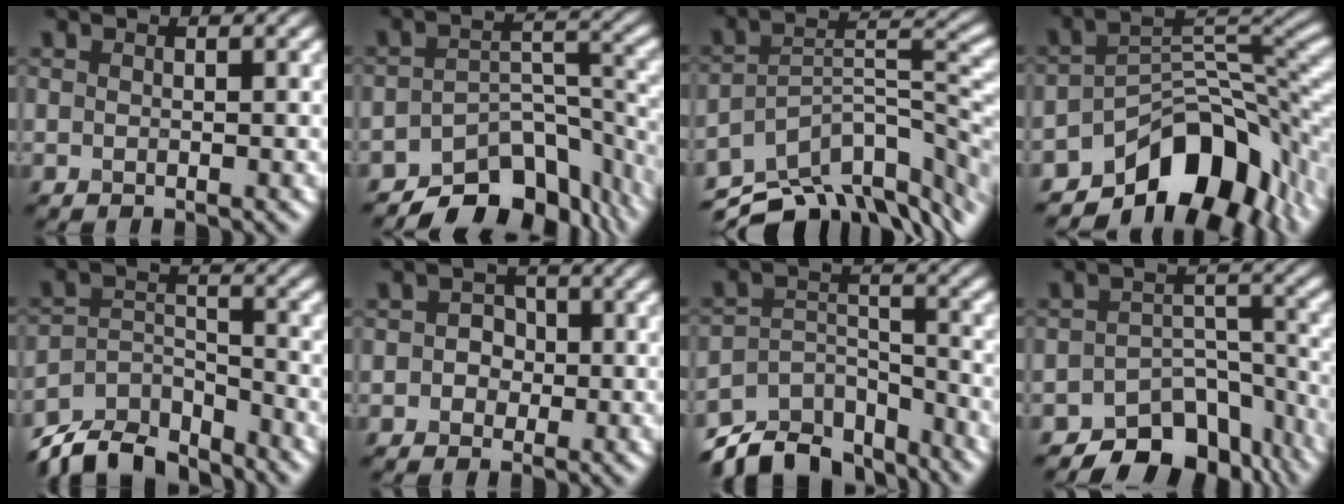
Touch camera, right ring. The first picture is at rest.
{"total": 8.8, "force": [-6.8, 3.9, 4.0], "torque": [-0.043, -0.016, -0.109]}
{"total": 11.4, "force": [-8.0, 4.6, 6.7], "torque": [-0.118, 0.010, -0.136]}
{"total": 10.6, "force": [-6.6, 5.3, 6.4], "torque": [-0.075, 0.002, -0.121]}
{"total": 6.9, "force": [-6.2, 2.4, 1.9], "torque": [-0.036, -0.004, -0.116]}
{"total": 1.8, "force": [0.0, 1.7, 0.7], "torque": [0.009, 0.004, -0.012]}
{"total": 8.0, "force": [-6.8, 3.3, 2.4], "torque": [-0.040, -0.002, -0.113]}
{"total": 8.1, "force": [-6.3, 4.2, 2.9], "torque": [-0.023, -0.012, -0.092]}